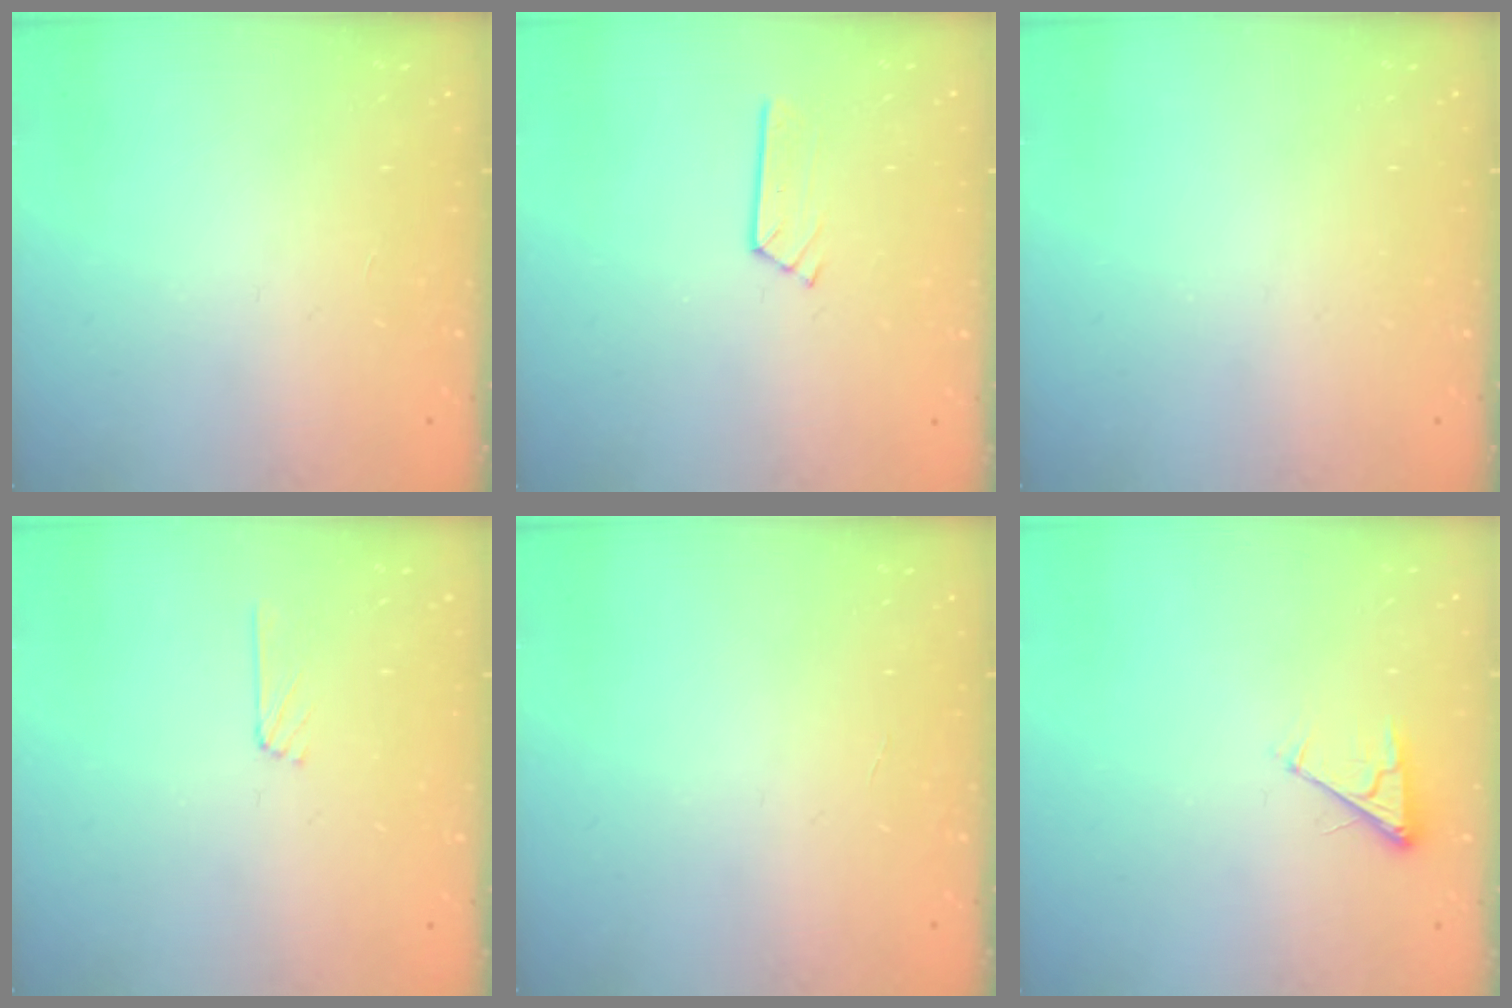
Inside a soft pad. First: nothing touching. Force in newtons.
{"total": 2.9, "press": 2.9, "slide": 0.3}
{"total": 0.0}
{"total": 4.5, "press": 4.5, "slide": 0.5}
{"total": 0.0}
{"total": 3.9, "press": 3.9, "slide": 0.6}